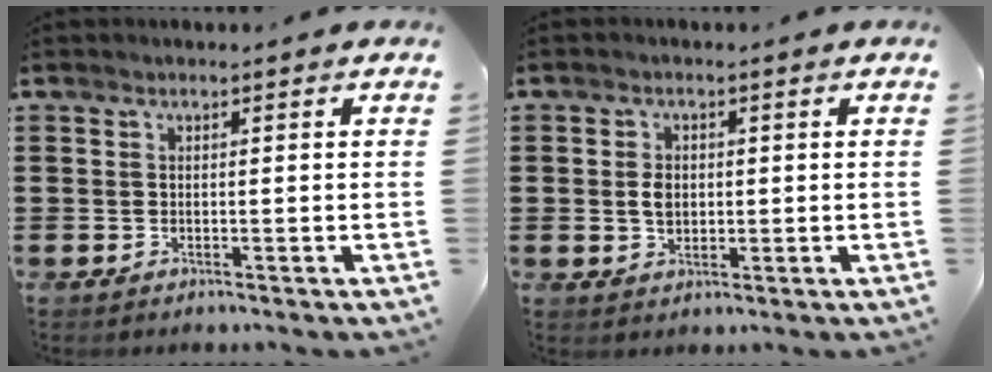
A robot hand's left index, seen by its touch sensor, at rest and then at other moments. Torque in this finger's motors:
{"motor_torque": [0.54, 0.49, 0.18, 0.07]}